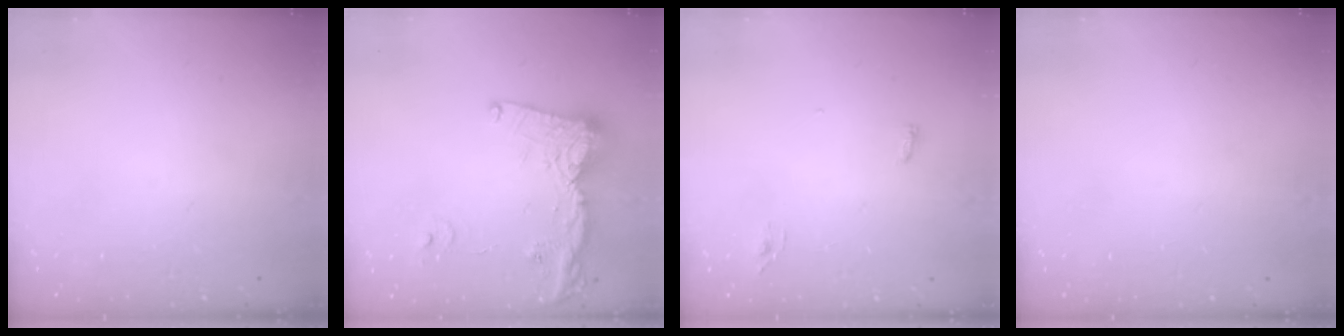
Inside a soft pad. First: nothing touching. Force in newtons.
{"total": 16.5, "press": 16.4, "slide": 2.1}
{"total": 3.6, "press": 3.2, "slide": 1.6}
{"total": 0.8, "press": 0.8, "slide": 0.1}